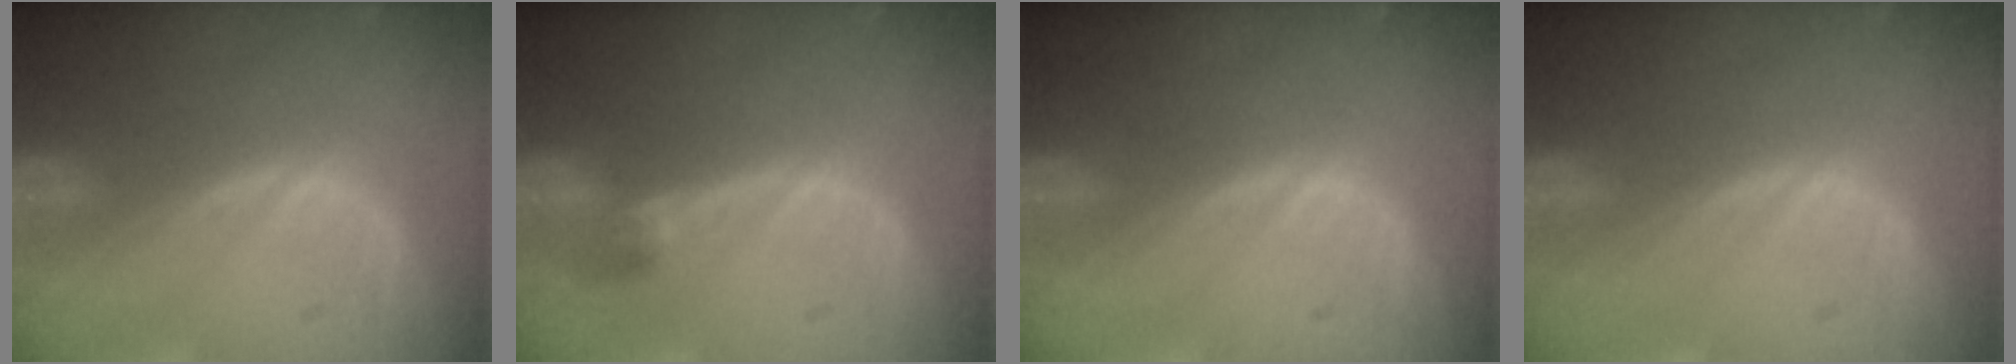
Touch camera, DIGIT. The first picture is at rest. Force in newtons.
{"total": 2.6, "press": 2.6, "slide": 0.6}
{"total": 0.0}
{"total": 0.0}